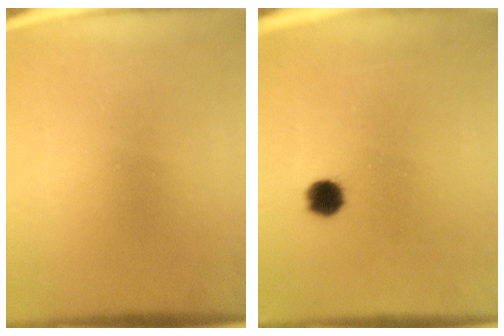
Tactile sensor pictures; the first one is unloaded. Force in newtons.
{"total": 4.1}